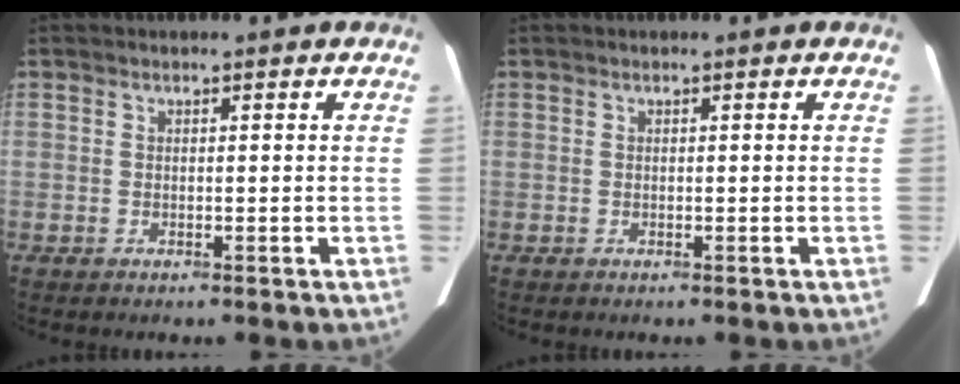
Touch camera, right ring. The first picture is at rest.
{"total": 0.0}